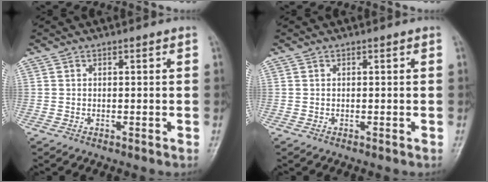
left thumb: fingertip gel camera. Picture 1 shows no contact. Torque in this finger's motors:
{"motor_torque": [-0.01, 0.01, 0.00, 0.00, 0.00]}